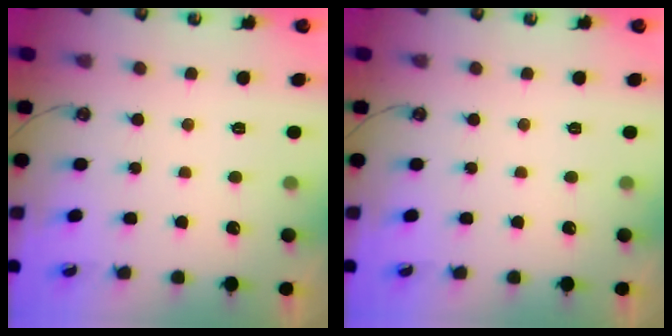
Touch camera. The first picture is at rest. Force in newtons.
{"total": 0.0}